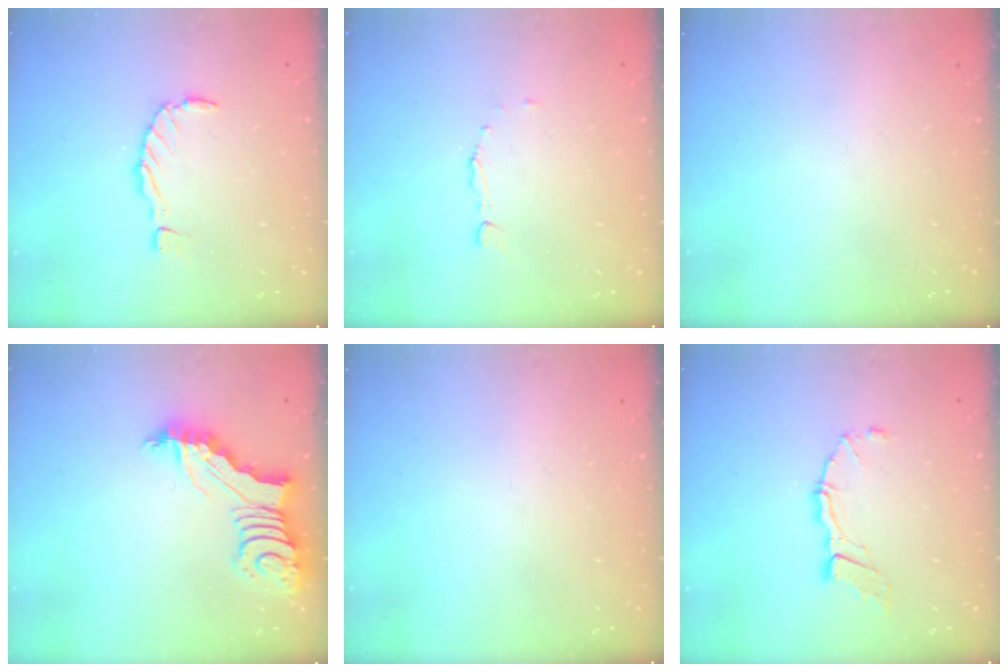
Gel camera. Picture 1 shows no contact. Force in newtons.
{"total": 3.3, "press": 3.2, "slide": 0.7}
{"total": 0.0}
{"total": 5.8, "press": 5.8, "slide": 0.5}
{"total": 0.0}
{"total": 8.3, "press": 8.2, "slide": 0.6}